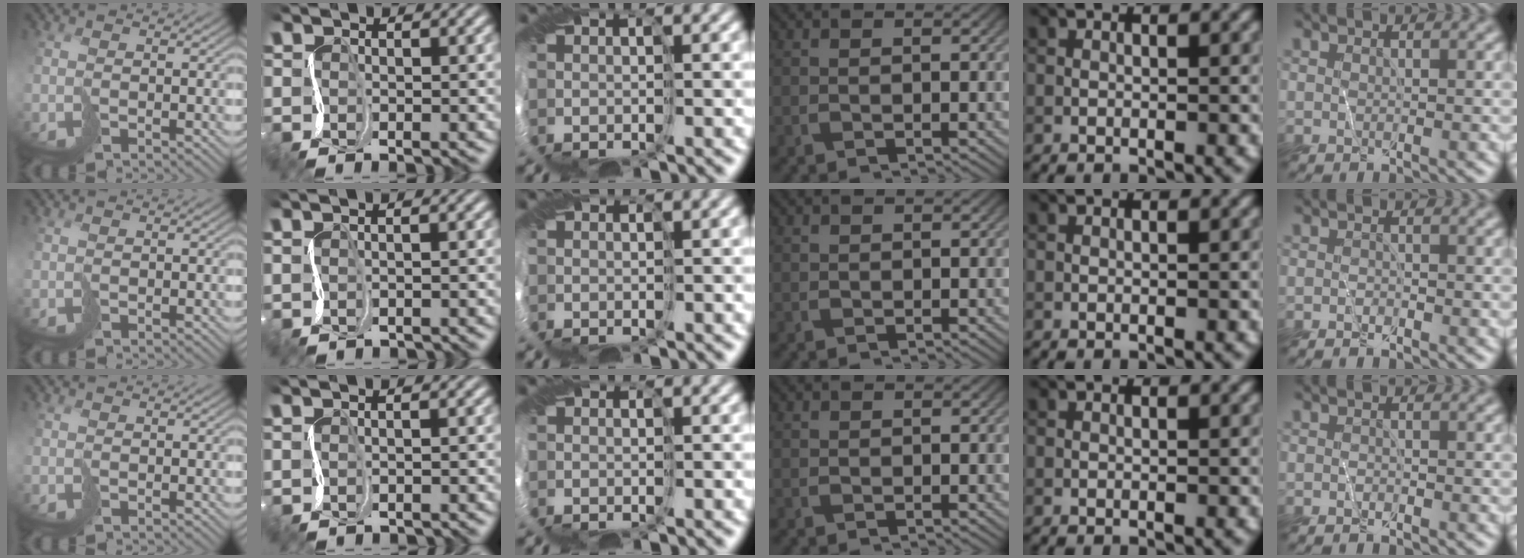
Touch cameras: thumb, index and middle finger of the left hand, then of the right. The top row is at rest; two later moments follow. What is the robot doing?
{"motion": "cut", "object": "bubble wrap"}